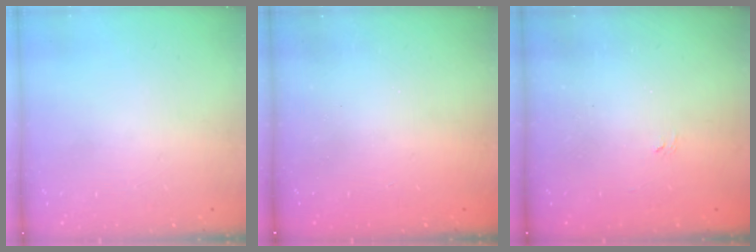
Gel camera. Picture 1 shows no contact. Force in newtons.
{"total": 2.3, "press": 2.2, "slide": 0.8}
{"total": 1.5, "press": 1.1, "slide": 1.0}